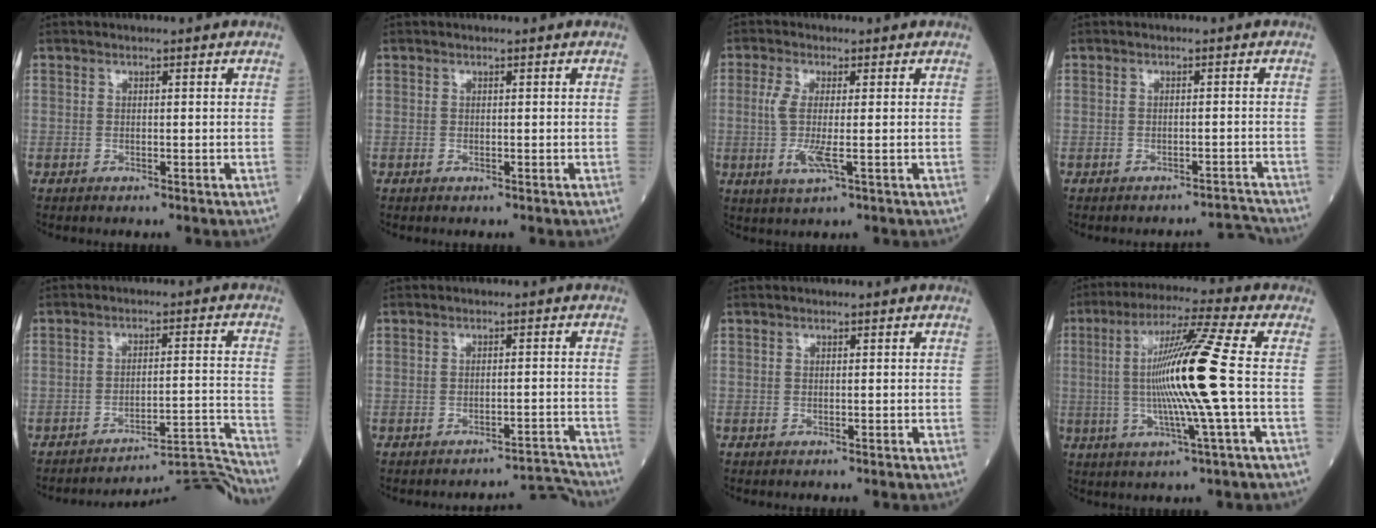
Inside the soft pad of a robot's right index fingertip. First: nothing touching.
{"total": 0.0}
{"total": 5.1, "force": [-0.6, 0.7, 5.1], "torque": [-0.112, -0.012, -0.014]}
{"total": 2.9, "force": [-2.7, -0.8, -0.6], "torque": [0.021, 0.001, -0.033]}
{"total": 12.5, "force": [-12.1, -3.2, -0.2], "torque": [0.030, 0.025, -0.175]}
{"total": 4.7, "force": [-4.3, -1.3, -1.0], "torque": [0.034, 0.010, -0.057]}
{"total": 0.0}
{"total": 13.8, "force": [-0.3, -2.1, 13.6], "torque": [-0.257, -0.003, -0.010]}